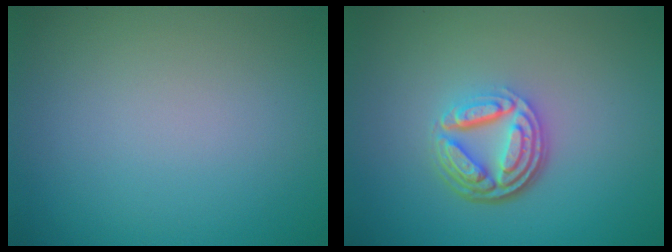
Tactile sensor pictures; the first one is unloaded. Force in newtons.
{"total": 5.0, "press": 3.5, "slide": 3.6}